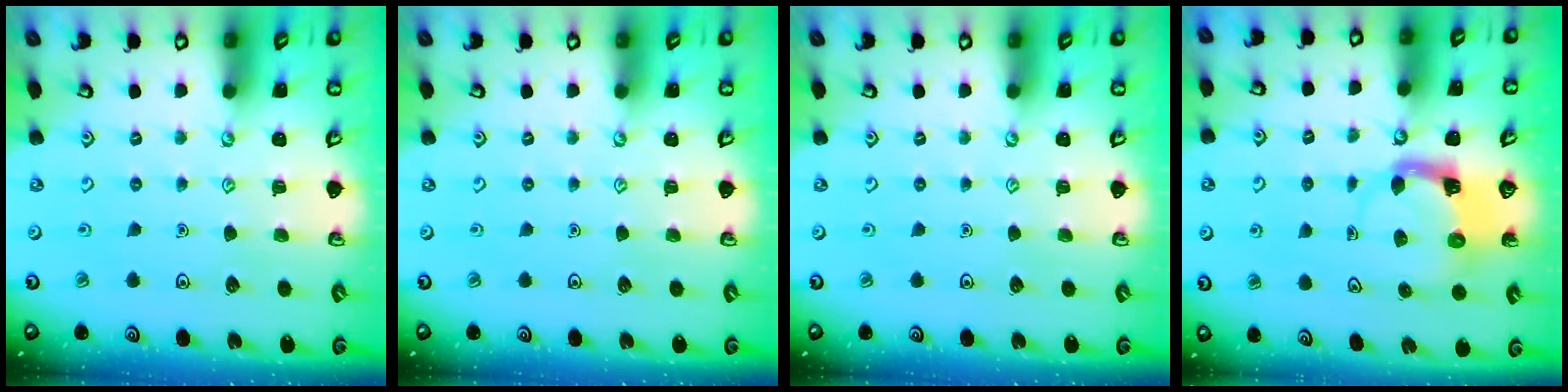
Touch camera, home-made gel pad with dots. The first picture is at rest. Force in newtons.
{"total": 0.0}
{"total": 0.0}
{"total": 3.9, "press": 3.8, "slide": 0.6}